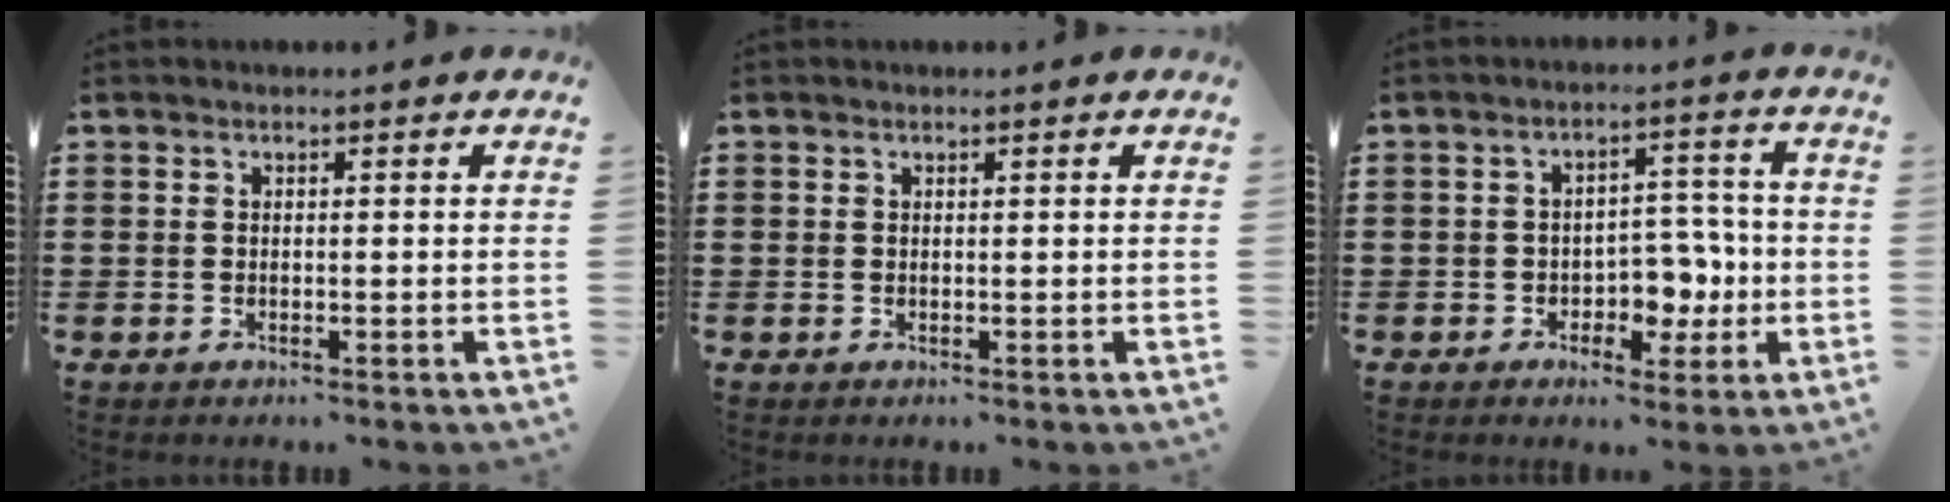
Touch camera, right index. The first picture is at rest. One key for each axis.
{"total": 0.0}
{"total": 5.7, "fx": -1.6, "fy": 4.3, "fz": 3.3, "tx": -0.050, "ty": 0.006, "tz": -0.033}